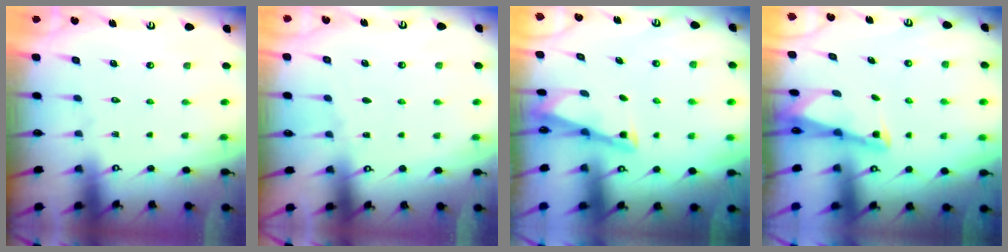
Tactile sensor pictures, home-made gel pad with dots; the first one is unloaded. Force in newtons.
{"total": 1.9, "press": 1.9, "slide": 0.4}
{"total": 2.9, "press": 2.9, "slide": 0.4}
{"total": 2.1, "press": 2.1, "slide": 0.3}